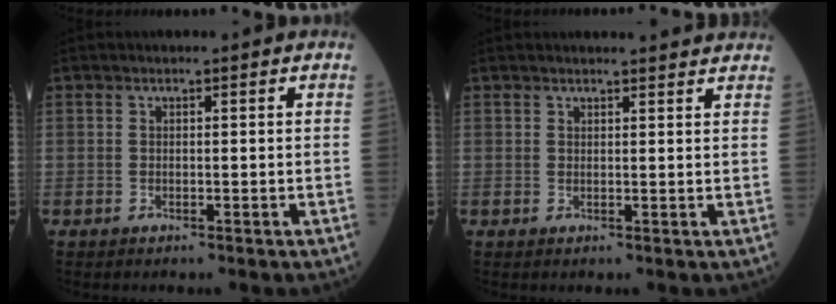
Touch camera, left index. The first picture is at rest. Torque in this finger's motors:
{"motor_torque": [1.07, -1.07, 0.06, 0.00]}